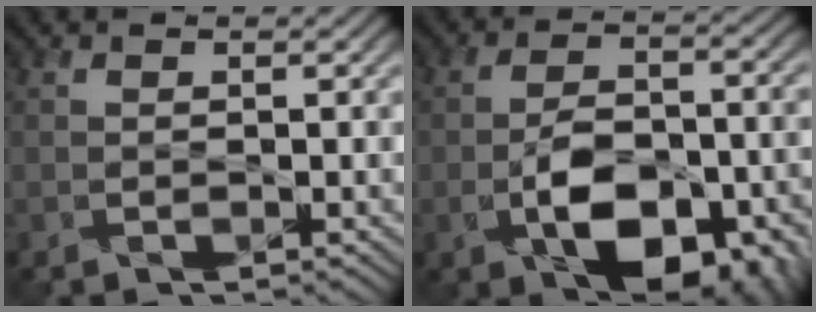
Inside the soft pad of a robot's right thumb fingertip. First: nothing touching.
{"total": 11.3, "force": [-4.6, 6.1, 8.3], "torque": [-0.150, -0.013, -0.072]}